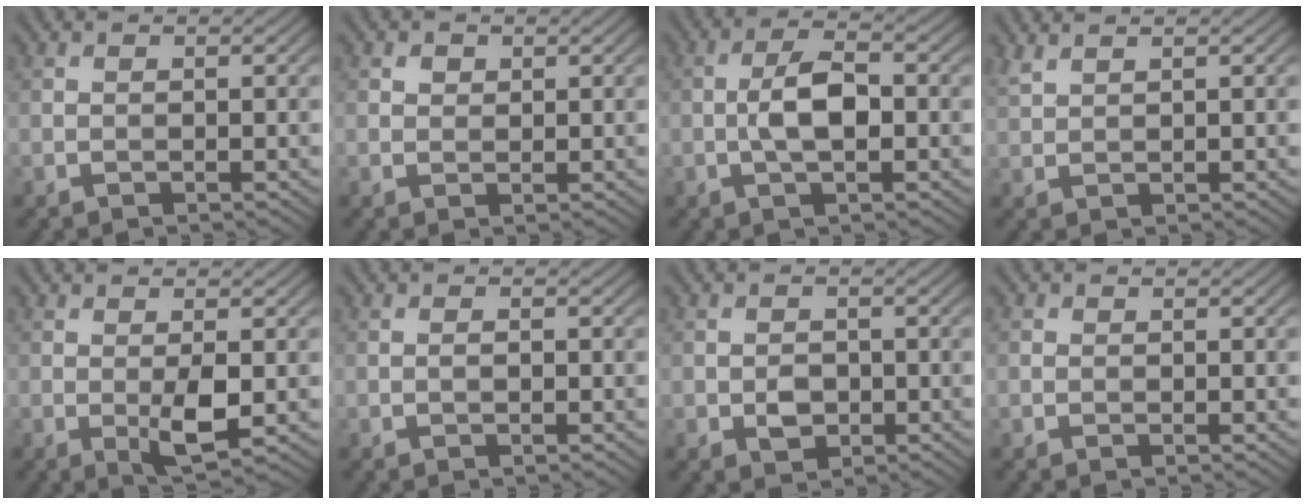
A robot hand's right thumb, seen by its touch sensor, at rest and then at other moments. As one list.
[{"total": 1.3, "force": [0.7, 1.0, 0.4], "torque": [-0.007, 0.000, 0.011]}, {"total": 5.3, "force": [-0.6, 2.2, 4.8], "torque": [-0.097, 0.009, -0.018]}, {"total": 1.8, "force": [1.6, 0.3, 0.8], "torque": [-0.025, 0.005, 0.041]}, {"total": 3.8, "force": [-0.5, 1.1, 3.6], "torque": [-0.069, -0.005, -0.007]}, {"total": 0.7, "force": [-0.1, 0.3, 0.6], "torque": [-0.011, 0.002, -0.003]}, {"total": 2.4, "force": [-0.7, 1.9, 1.3], "torque": [-0.023, -0.005, -0.013]}, {"total": 0.5, "force": [0.0, 0.5, 0.1], "torque": [0.002, -0.003, -0.003]}]